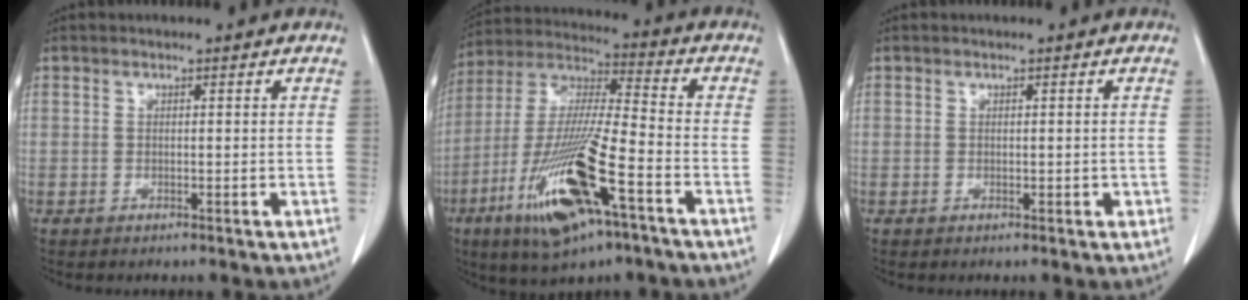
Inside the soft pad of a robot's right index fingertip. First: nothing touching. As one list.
[{"total": 18.8, "force": [-8.6, 3.0, 16.4], "torque": [-0.358, -0.031, -0.154]}, {"total": 1.1, "force": [-0.1, 0.7, 0.8], "torque": [-0.005, 0.001, 0.001]}]